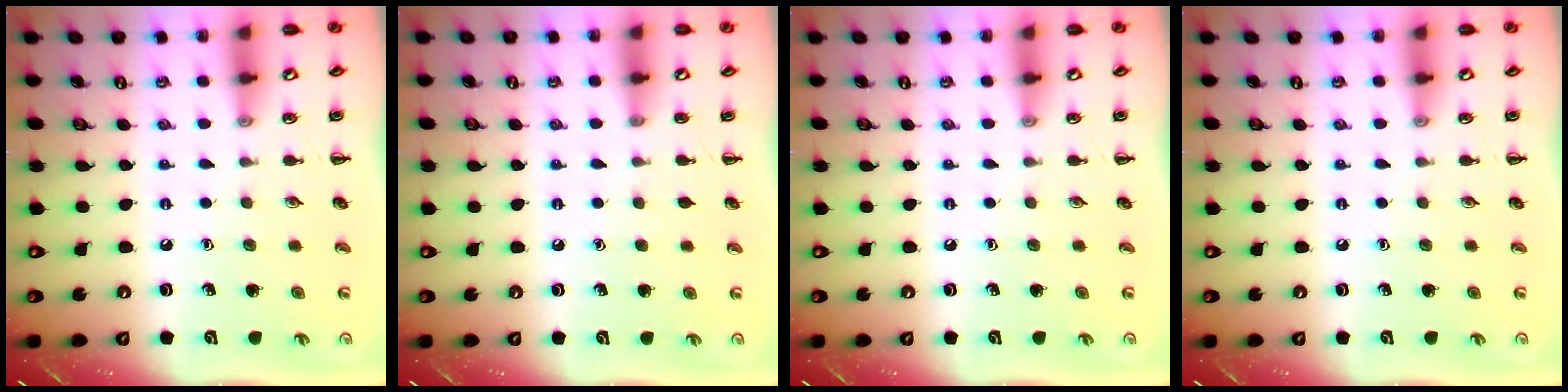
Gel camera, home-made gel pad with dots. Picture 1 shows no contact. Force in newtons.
{"total": 0.0}
{"total": 0.0}
{"total": 0.0}